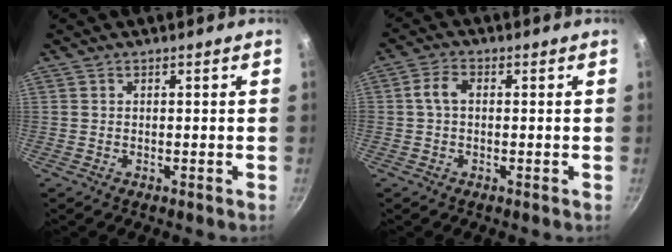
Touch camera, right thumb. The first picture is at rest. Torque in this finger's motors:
{"motor_torque": [2.45, 2.56, 0.75, -0.37, 0.63]}